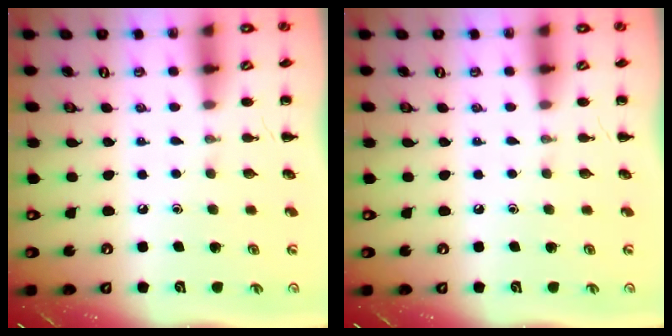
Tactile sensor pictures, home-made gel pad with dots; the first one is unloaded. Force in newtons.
{"total": 0.0}